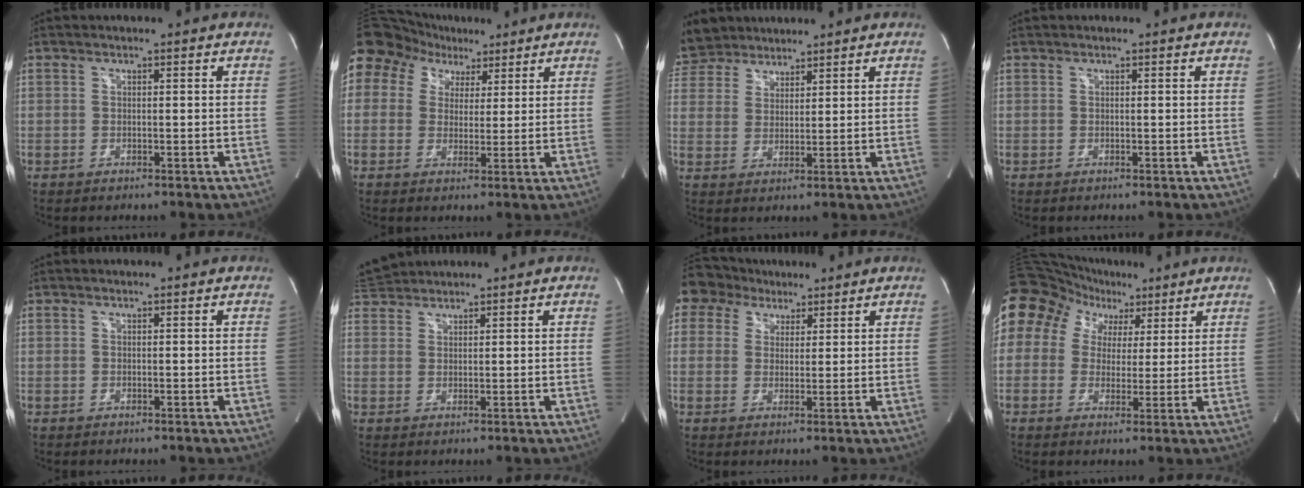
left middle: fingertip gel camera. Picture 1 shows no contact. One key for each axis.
{"total": 17.4, "fx": 9.6, "fy": 13.2, "fz": 5.9, "tx": -0.176, "ty": 0.080, "tz": 0.180}
{"total": 9.5, "fx": 8.4, "fy": 4.2, "fz": 1.5, "tx": -0.038, "ty": 0.027, "tz": 0.163}
{"total": 0.0}
{"total": 0.0}
{"total": 3.5, "fx": 3.5, "fy": 0.4, "fz": 0.0, "tx": -0.013, "ty": 0.025, "tz": 0.071}
{"total": 6.0, "fx": 4.4, "fy": 4.1, "fz": 0.0, "tx": -0.004, "ty": 0.026, "tz": 0.079}
{"total": 13.9, "fx": 7.0, "fy": 11.2, "fz": 4.3, "tx": -0.082, "ty": 0.073, "tz": 0.122}